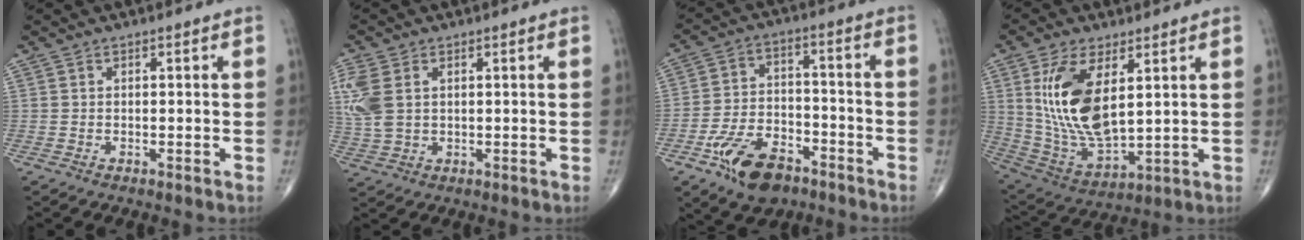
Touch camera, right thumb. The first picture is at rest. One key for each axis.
{"total": 8.1, "fx": 1.9, "fy": 5.2, "fz": 5.9, "tx": -0.161, "ty": 0.006, "tz": 0.047}
{"total": 12.6, "fx": -7.5, "fy": 7.0, "fz": 7.4, "tx": -0.113, "ty": 0.044, "tz": -0.130}
{"total": 16.5, "fx": 4.4, "fy": 7.6, "fz": 13.9, "tx": -0.268, "ty": -0.026, "tz": 0.101}